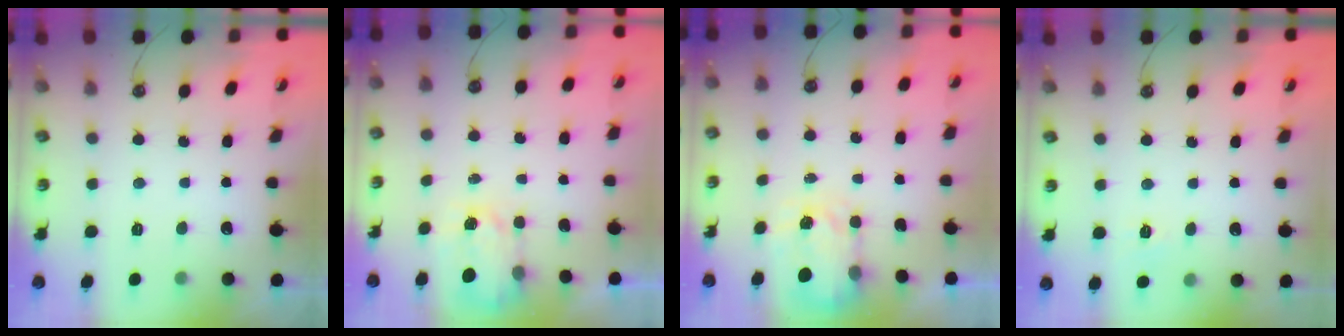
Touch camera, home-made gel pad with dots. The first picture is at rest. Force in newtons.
{"total": 3.6, "press": 3.6, "slide": 0.4}
{"total": 4.0, "press": 3.9, "slide": 0.6}
{"total": 4.8, "press": 4.8, "slide": 0.6}